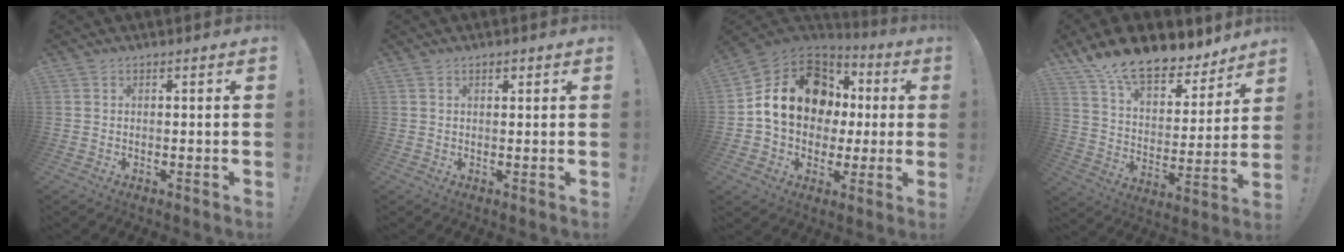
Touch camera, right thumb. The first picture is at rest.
{"total": 0.9, "force": [0.6, 0.5, 0.3], "torque": [-0.003, -0.002, 0.012]}
{"total": 20.0, "force": [4.1, 15.4, 12.1], "torque": [-0.178, -0.001, 0.096]}
{"total": 15.5, "force": [12.8, 6.0, 6.4], "torque": [-0.116, -0.102, 0.230]}